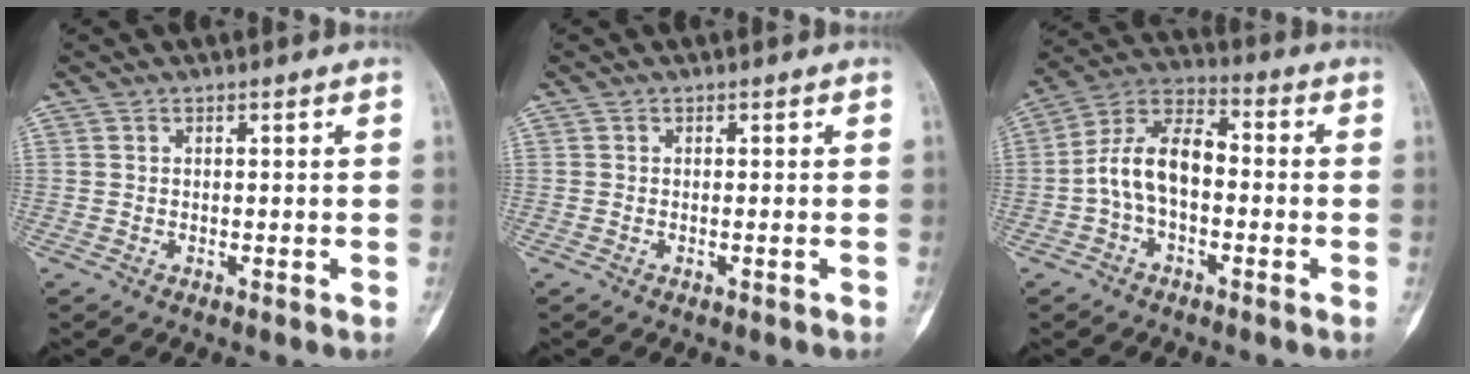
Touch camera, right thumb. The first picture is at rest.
{"total": 0.0}
{"total": 11.4, "force": [-1.4, 6.8, 9.1], "torque": [-0.155, 0.040, -0.039]}